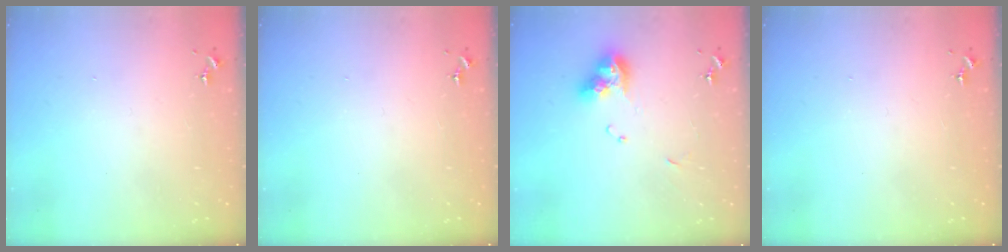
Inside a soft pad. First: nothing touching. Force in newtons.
{"total": 0.0}
{"total": 12.1, "press": 12.0, "slide": 1.3}
{"total": 0.0}